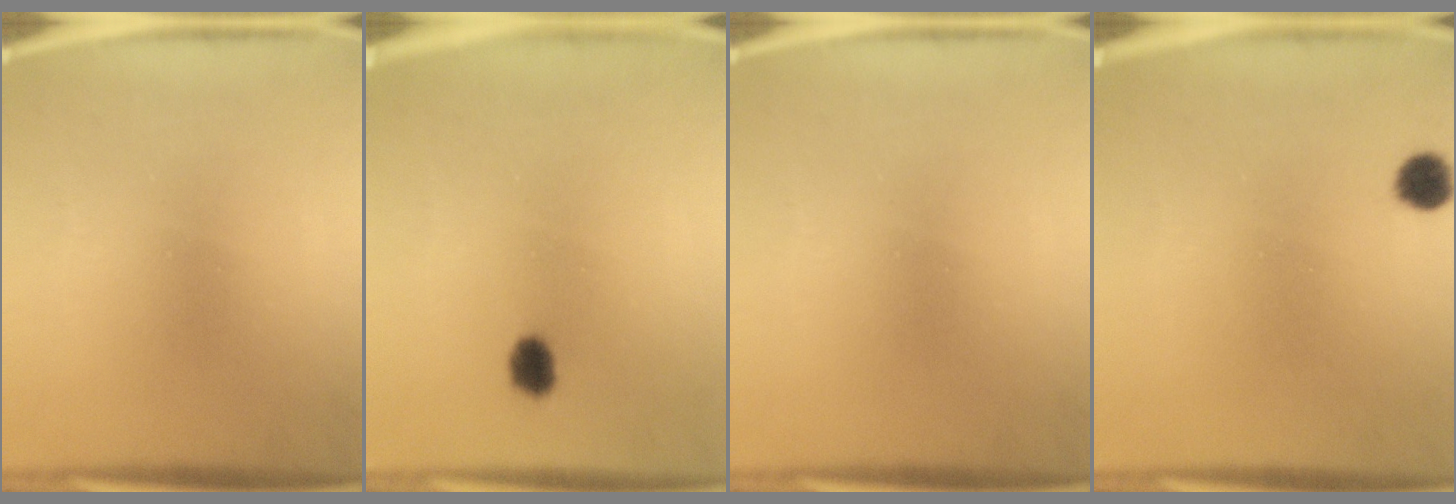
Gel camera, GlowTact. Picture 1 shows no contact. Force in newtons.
{"total": 2.8}
{"total": 0.0}
{"total": 3.0}